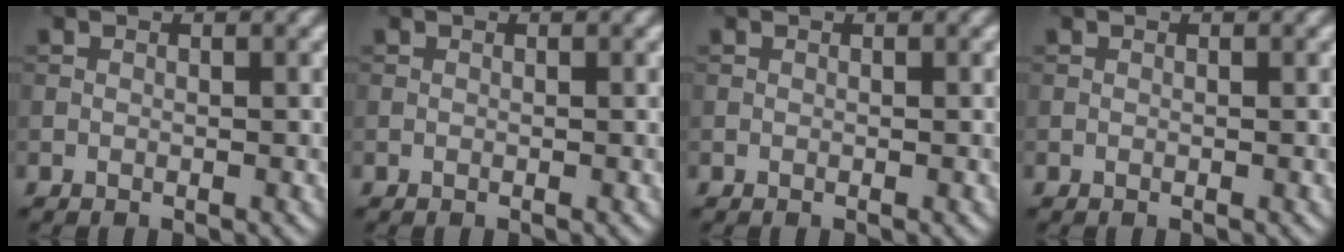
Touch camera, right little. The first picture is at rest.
{"total": 0.0}
{"total": 0.0}
{"total": 0.0}